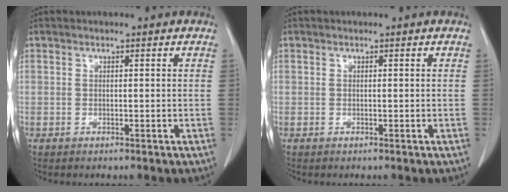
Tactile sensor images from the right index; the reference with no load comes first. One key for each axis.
{"total": 0.0}